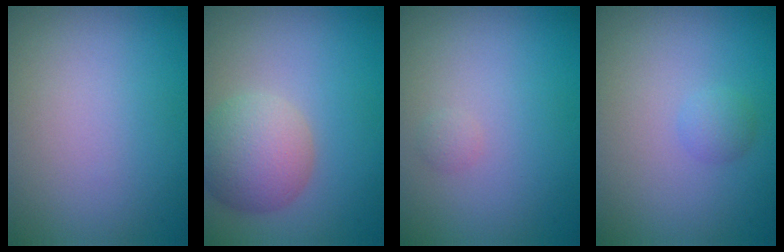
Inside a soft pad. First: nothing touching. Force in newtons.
{"total": 5.5, "press": 5.5, "slide": 0.5}
{"total": 0.6, "press": 0.6, "slide": 0.0}
{"total": 1.1, "press": 1.1, "slide": 0.0}